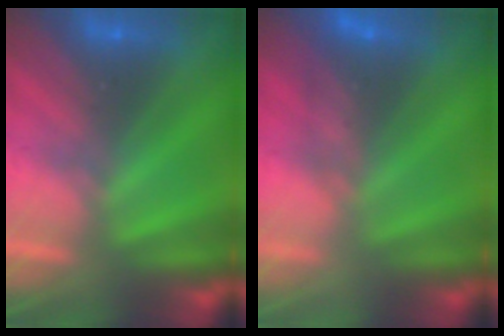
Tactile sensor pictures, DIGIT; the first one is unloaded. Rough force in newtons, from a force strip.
{"total": 4.6}